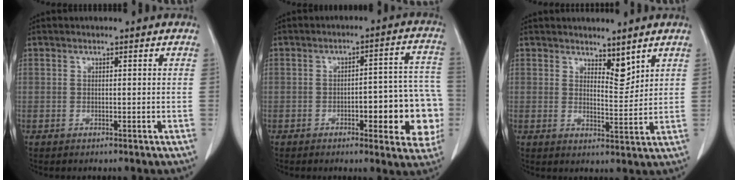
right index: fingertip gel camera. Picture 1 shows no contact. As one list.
[{"total": 13.0, "force": [-3.4, 3.8, 11.9], "torque": [-0.111, 0.034, -0.038]}, {"total": 3.7, "force": [3.0, 1.2, 1.8], "torque": [-0.027, -0.012, 0.054]}]